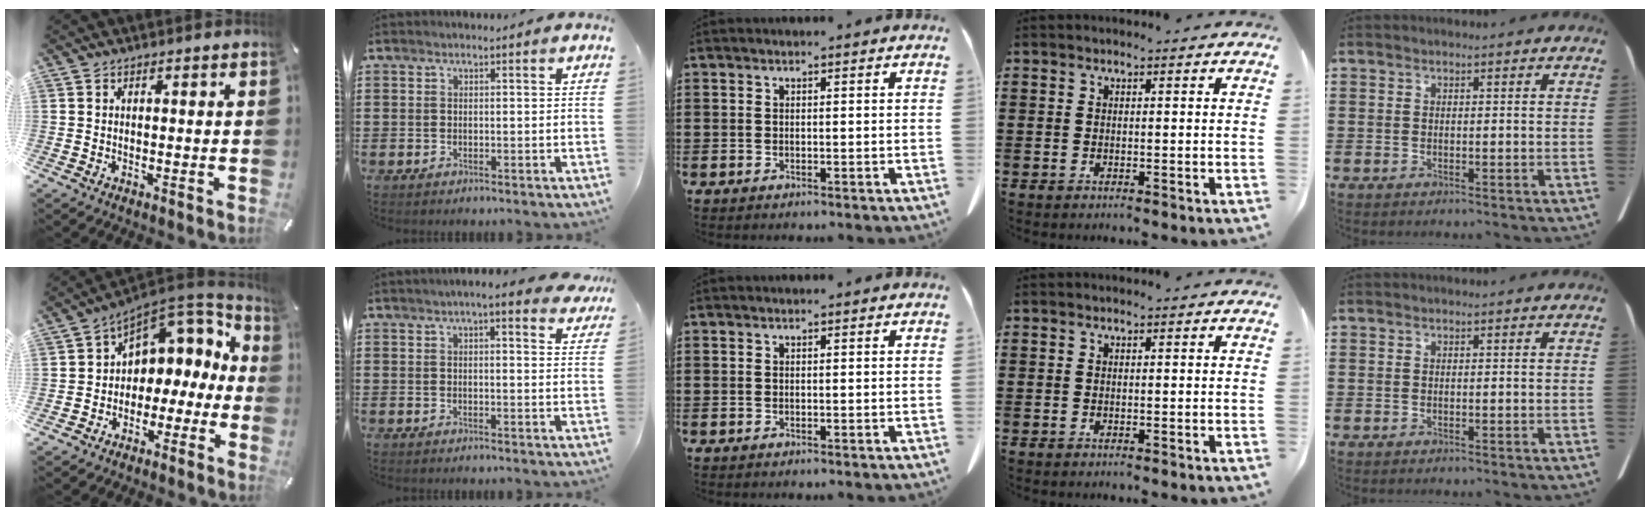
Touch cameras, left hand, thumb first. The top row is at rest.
{"thumb": {"total": 6.4, "force": [2.6, 5.5, 1.9], "torque": [-0.040, -0.030, 0.051]}, "index": {"total": 4.4, "force": [3.6, 0.1, 2.5], "torque": [-0.053, -0.006, 0.062]}}